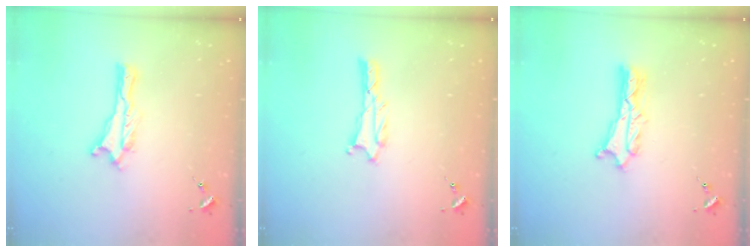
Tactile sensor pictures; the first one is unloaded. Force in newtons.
{"total": 1.0, "press": 1.0, "slide": 0.1}
{"total": 2.7, "press": 2.6, "slide": 0.3}